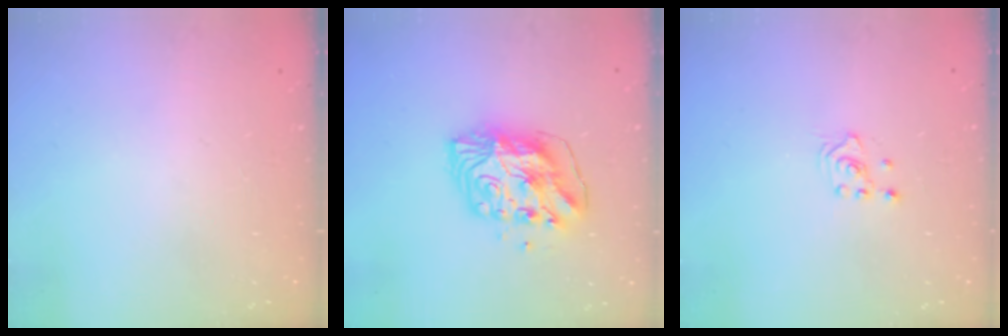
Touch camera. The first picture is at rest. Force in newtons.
{"total": 11.2, "press": 11.2, "slide": 1.1}
{"total": 1.6, "press": 1.5, "slide": 0.2}